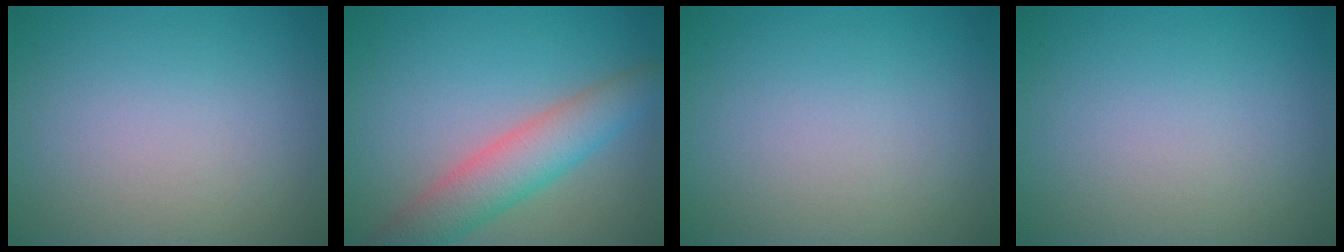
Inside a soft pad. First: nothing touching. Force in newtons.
{"total": 5.4, "press": 5.4, "slide": 0.3}
{"total": 0.0}
{"total": 0.0}